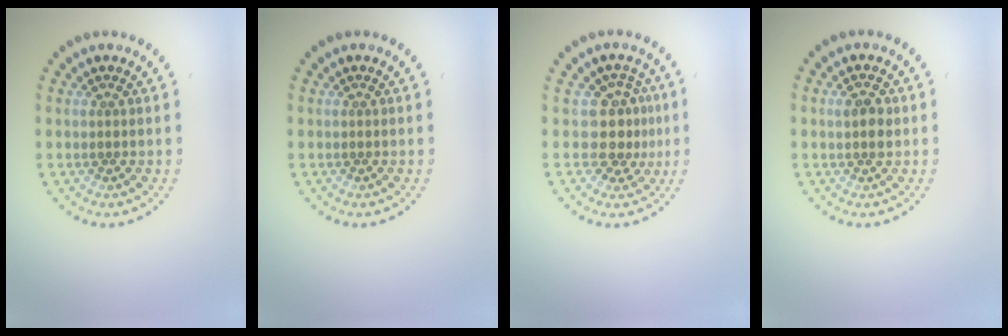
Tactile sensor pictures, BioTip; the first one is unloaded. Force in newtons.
{"total": 0.0}
{"total": 2.9, "press": 2.4, "slide": 1.7}
{"total": 1.7, "press": 1.7, "slide": 0.3}